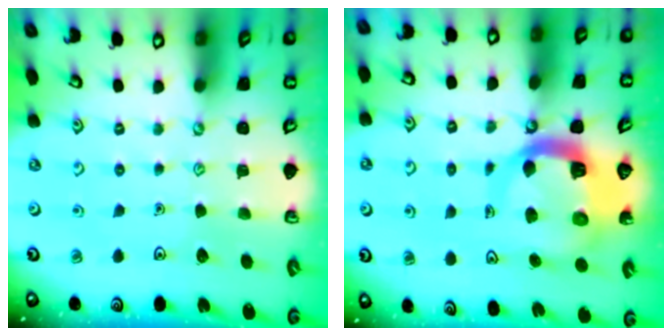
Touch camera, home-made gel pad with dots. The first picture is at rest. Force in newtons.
{"total": 9.6, "press": 9.6, "slide": 1.3}